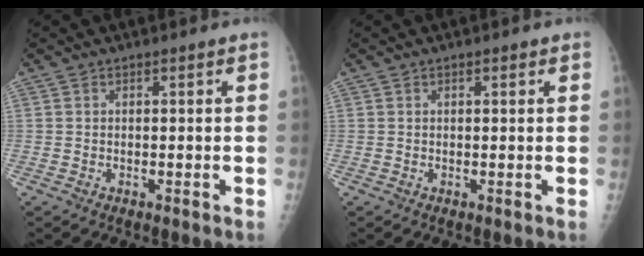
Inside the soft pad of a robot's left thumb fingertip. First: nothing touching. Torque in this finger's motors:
{"motor_torque": [-0.02, 0.11, -0.18, -0.07, -0.01]}